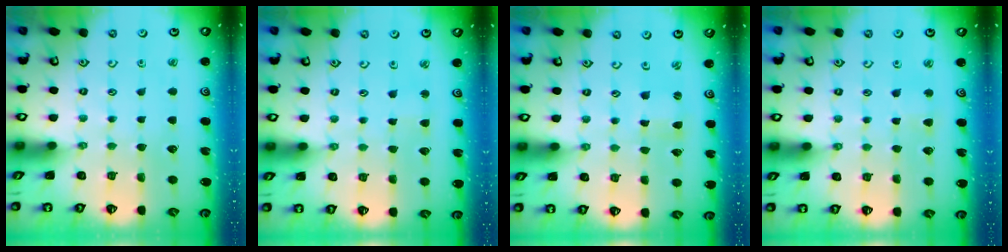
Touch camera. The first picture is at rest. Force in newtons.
{"total": 1.6, "press": 1.5, "slide": 0.2}
{"total": 1.5, "press": 1.4, "slide": 0.2}
{"total": 2.5, "press": 2.5, "slide": 0.5}